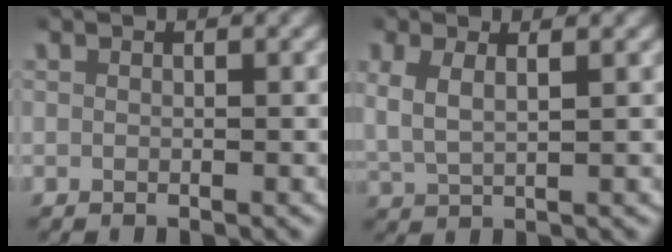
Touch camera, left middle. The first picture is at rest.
{"total": 3.4, "force": [1.2, 2.2, 2.3], "torque": [-0.062, -0.002, 0.026]}